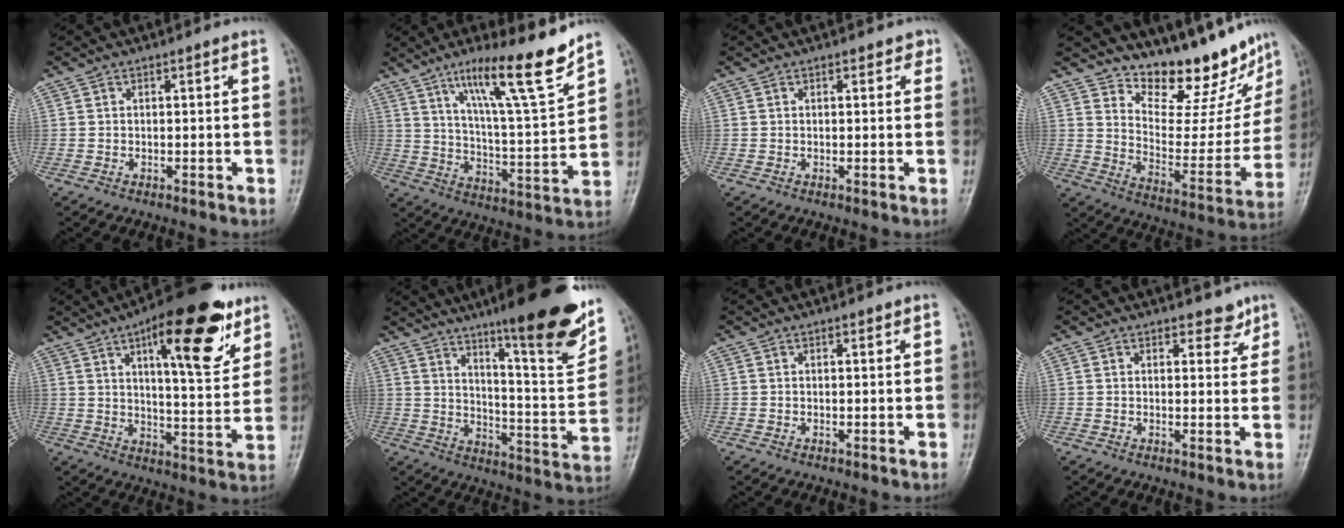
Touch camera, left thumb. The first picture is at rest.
{"total": 16.3, "force": [11.3, 1.6, 11.7], "torque": [-0.177, -0.069, 0.190]}
{"total": 1.5, "force": [0.9, 1.0, 0.7], "torque": [0.007, -0.001, 0.006]}
{"total": 18.2, "force": [15.8, 5.8, 7.0], "torque": [-0.048, -0.128, 0.225]}
{"total": 19.8, "force": [10.4, 6.7, 15.5], "torque": [-0.183, -0.040, 0.149]}
{"total": 24.2, "force": [15.4, 4.2, 18.2], "torque": [-0.235, -0.071, 0.230]}
{"total": 0.7, "force": [0.5, 0.3, 0.3], "torque": [-0.004, -0.002, 0.004]}
{"total": 3.1, "force": [2.4, 1.7, 1.0], "torque": [0.011, -0.014, 0.030]}